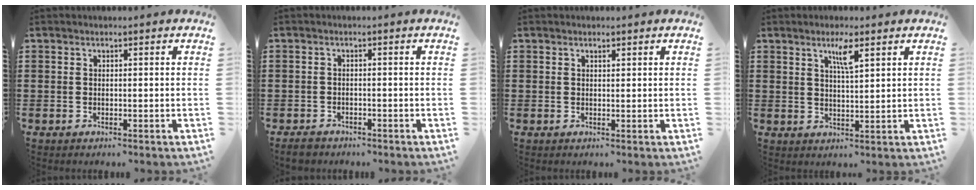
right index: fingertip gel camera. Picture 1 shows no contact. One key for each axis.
{"total": 1.8, "fx": -1.6, "fy": 0.8, "fz": 0.3, "tx": -0.017, "ty": 0.001, "tz": -0.036}
{"total": 0.6, "fx": 0.5, "fy": 0.2, "fz": 0.2, "tx": -0.006, "ty": 0.001, "tz": 0.009}
{"total": 3.7, "fx": 2.3, "fy": 0.5, "fz": 2.9, "tx": -0.055, "ty": 0.002, "tz": 0.035}